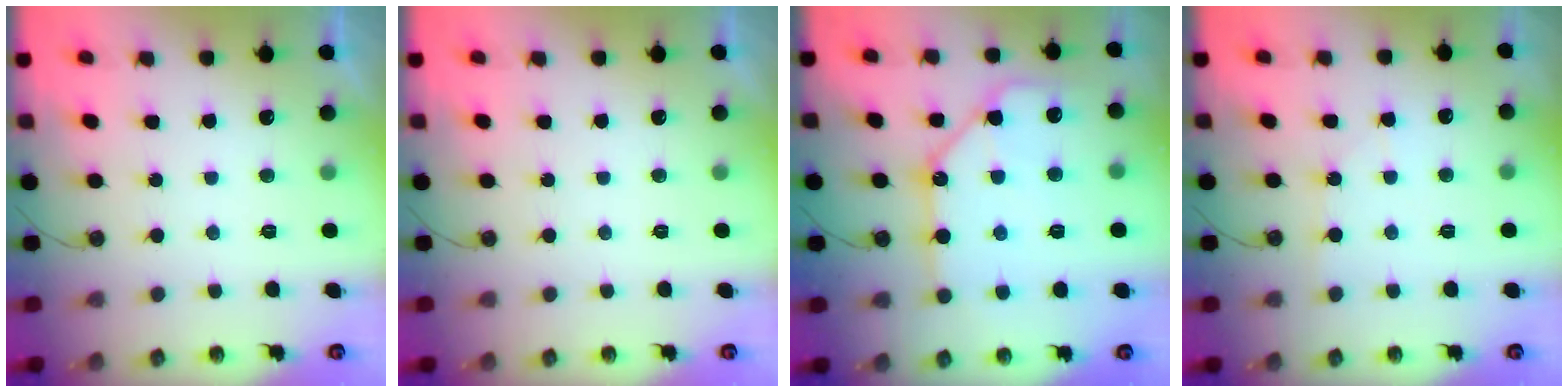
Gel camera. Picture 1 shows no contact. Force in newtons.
{"total": 0.0}
{"total": 14.0, "press": 14.0, "slide": 1.5}
{"total": 3.8, "press": 3.8, "slide": 0.4}